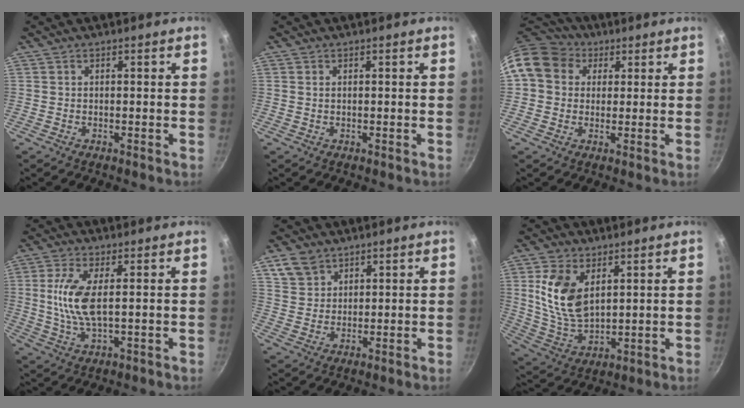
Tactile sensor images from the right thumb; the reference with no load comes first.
{"total": 0.5, "force": [0.2, 0.3, 0.4], "torque": [-0.007, 0.001, 0.004]}
{"total": 12.3, "force": [4.3, 10.1, 5.5], "torque": [-0.087, 0.020, 0.064]}
{"total": 8.7, "force": [1.1, 3.2, 8.0], "torque": [-0.173, -0.002, 0.021]}
{"total": 5.9, "force": [3.7, 4.1, 1.9], "torque": [-0.021, -0.003, 0.079]}
{"total": 12.7, "force": [3.9, 7.7, 9.4], "torque": [-0.172, -0.025, 0.086]}